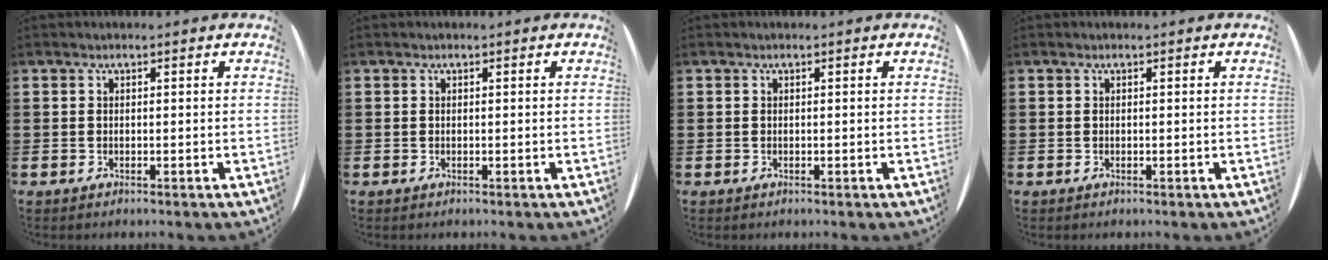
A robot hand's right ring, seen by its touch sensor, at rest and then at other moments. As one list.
[{"total": 0.0}, {"total": 0.0}, {"total": 0.0}]